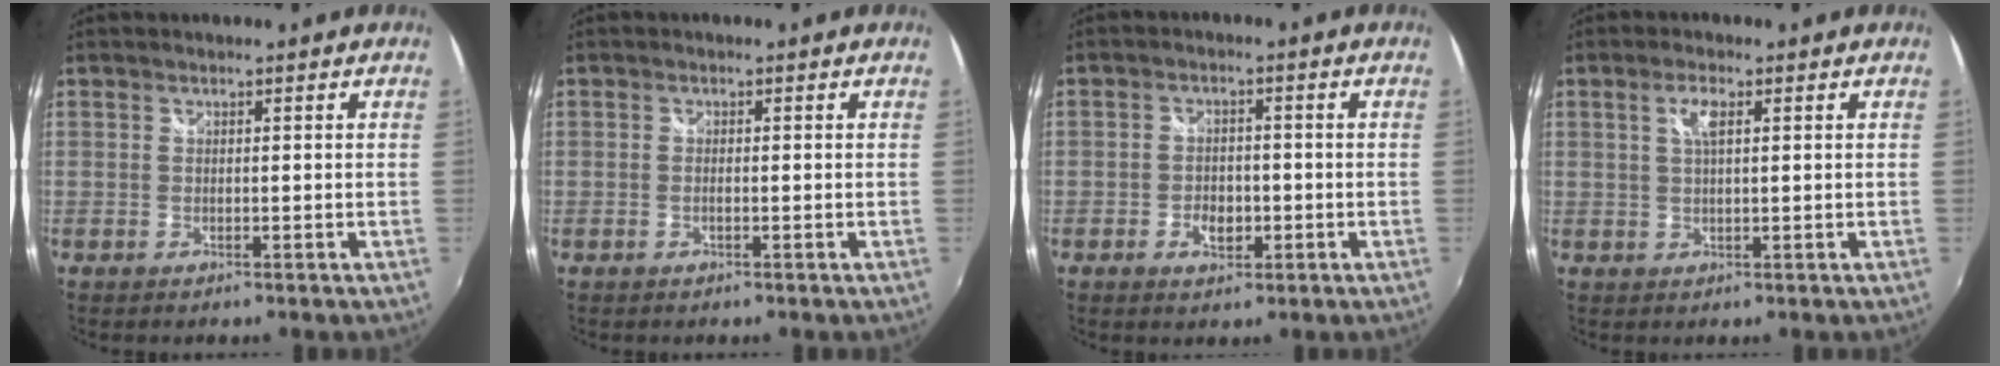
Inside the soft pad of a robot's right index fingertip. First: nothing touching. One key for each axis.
{"total": 0.7, "fx": -0.2, "fy": 0.1, "fz": 0.7, "tx": -0.015, "ty": 0.002, "tz": -0.006}
{"total": 4.3, "fx": -1.6, "fy": 2.8, "fz": 2.8, "tx": -0.059, "ty": 0.003, "tz": -0.025}
{"total": 3.0, "fx": 1.1, "fy": 0.9, "fz": 2.6, "tx": -0.050, "ty": 0.003, "tz": 0.019}